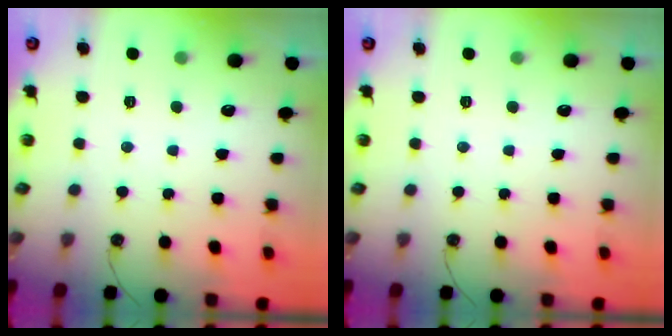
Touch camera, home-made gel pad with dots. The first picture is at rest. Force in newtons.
{"total": 0.0}